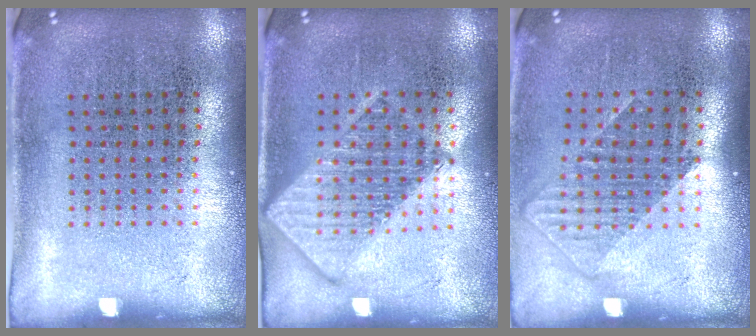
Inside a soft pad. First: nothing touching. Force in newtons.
{"total": 2.6, "press": 2.6, "slide": 0.4}
{"total": 1.3, "press": 0.9, "slide": 0.9}